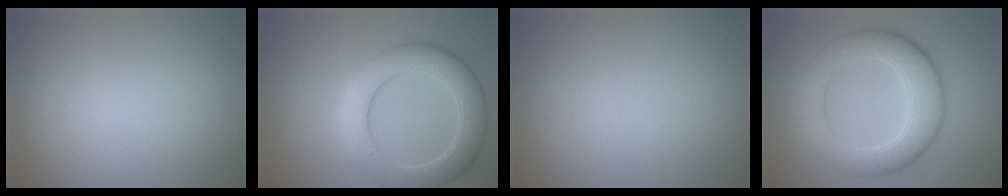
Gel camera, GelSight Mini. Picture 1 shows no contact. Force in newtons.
{"total": 6.4, "press": 6.4, "slide": 0.4}
{"total": 0.0}
{"total": 6.8, "press": 6.8, "slide": 0.5}